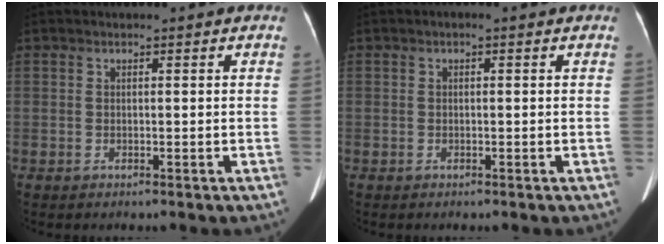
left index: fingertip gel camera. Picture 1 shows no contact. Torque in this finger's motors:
{"motor_torque": [-0.13, -0.26, -0.44, -0.06]}